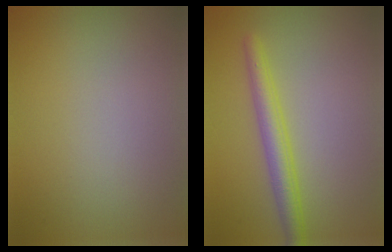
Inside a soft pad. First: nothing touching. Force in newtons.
{"total": 3.2, "press": 3.2, "slide": 0.1}